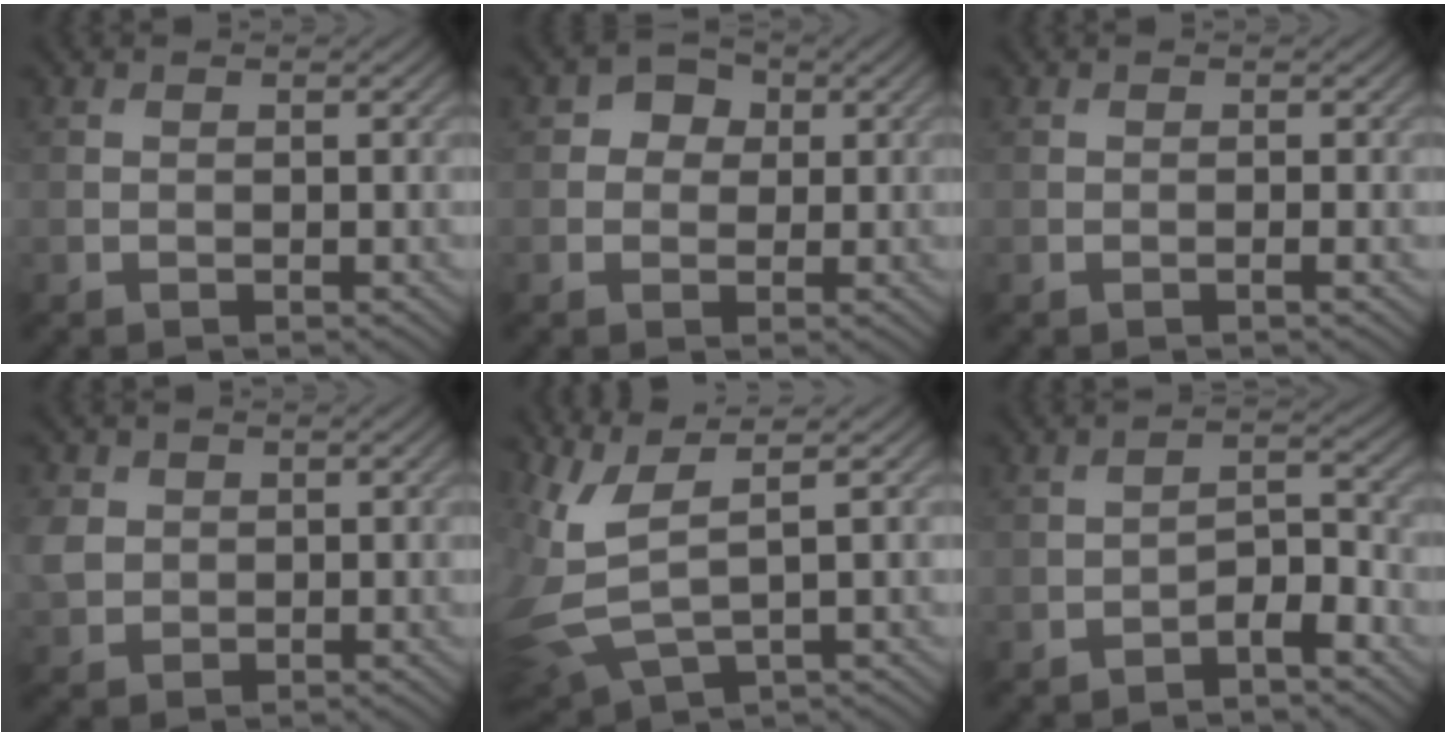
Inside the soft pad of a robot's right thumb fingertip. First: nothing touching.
{"total": 2.9, "force": [0.5, 2.6, 1.2], "torque": [-0.018, 0.005, -0.001]}
{"total": 0.5, "force": [-0.2, 0.0, 0.5], "torque": [-0.008, -0.001, -0.004]}
{"total": 3.9, "force": [0.6, 3.4, 1.7], "torque": [-0.059, 0.003, 0.009]}
{"total": 7.4, "force": [2.1, 2.9, 6.5], "torque": [-0.174, -0.007, 0.050]}
{"total": 3.5, "force": [-2.2, 1.2, 2.4], "torque": [-0.037, 0.010, -0.043]}